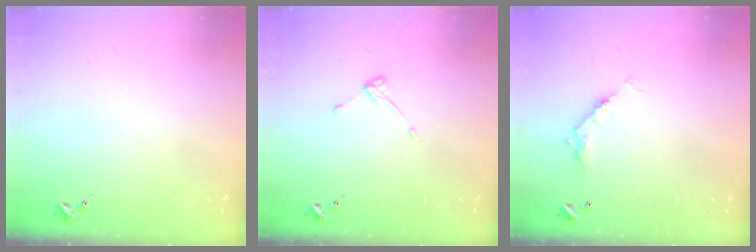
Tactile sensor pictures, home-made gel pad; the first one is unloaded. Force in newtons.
{"total": 4.3, "press": 4.3, "slide": 0.4}
{"total": 8.4, "press": 8.4, "slide": 0.4}